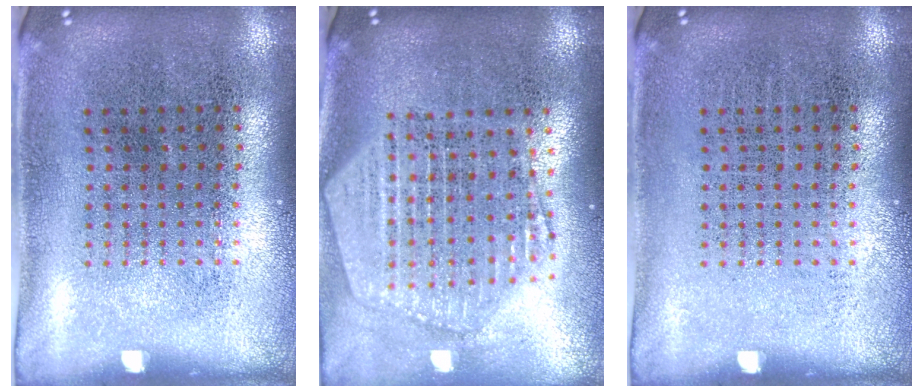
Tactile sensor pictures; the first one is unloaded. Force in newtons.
{"total": 2.4, "press": 2.1, "slide": 1.3}
{"total": 0.0}